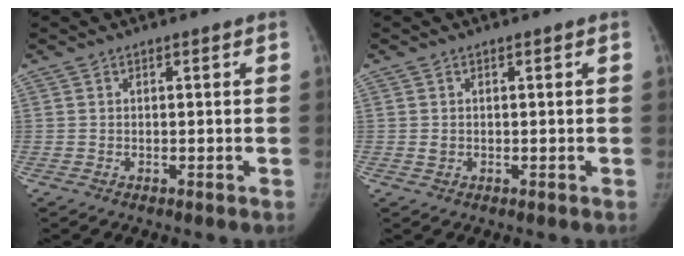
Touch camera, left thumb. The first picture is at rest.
{"total": 0.8, "force": [0.0, 0.7, 0.4], "torque": [-0.005, 0.000, 0.003]}